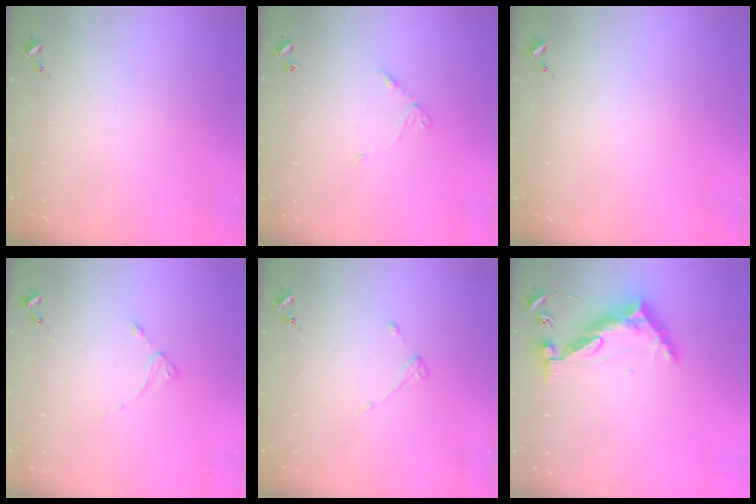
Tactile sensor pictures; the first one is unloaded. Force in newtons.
{"total": 6.2, "press": 6.2, "slide": 0.4}
{"total": 0.0}
{"total": 2.4, "press": 2.4, "slide": 0.3}
{"total": 3.0, "press": 3.0, "slide": 0.4}
{"total": 12.1, "press": 12.0, "slide": 1.2}